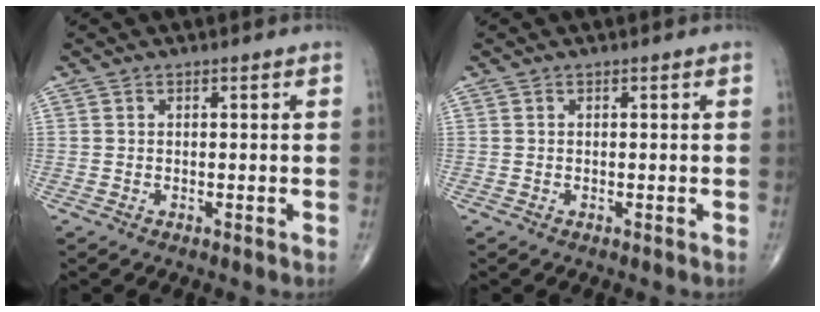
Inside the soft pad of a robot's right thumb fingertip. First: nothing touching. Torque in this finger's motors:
{"motor_torque": [0.00, 0.00, 0.00, 0.00, 0.00]}